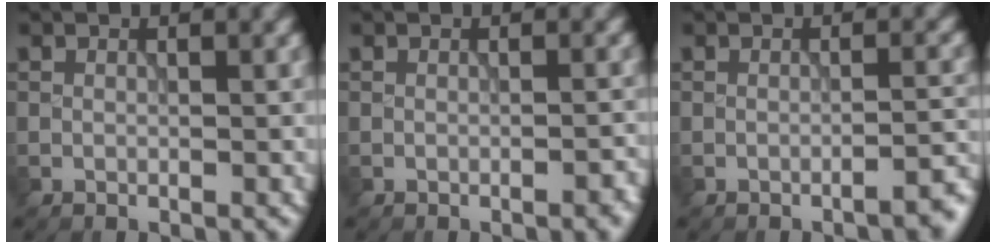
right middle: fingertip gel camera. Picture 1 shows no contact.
{"total": 1.1, "force": [-0.7, 0.2, 0.9], "torque": [-0.011, 0.001, -0.009]}
{"total": 2.6, "force": [-1.8, 0.5, 1.7], "torque": [-0.013, 0.009, -0.032]}